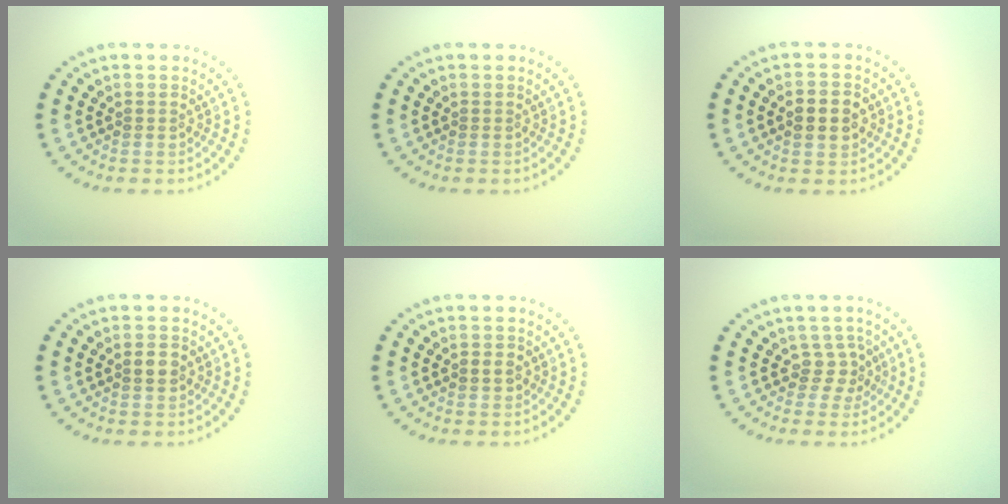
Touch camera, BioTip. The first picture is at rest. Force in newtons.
{"total": 0.0}
{"total": 3.2, "press": 3.2, "slide": 0.1}
{"total": 1.5, "press": 1.4, "slide": 0.2}
{"total": 1.1, "press": 1.0, "slide": 0.3}
{"total": 1.9, "press": 1.3, "slide": 1.3}